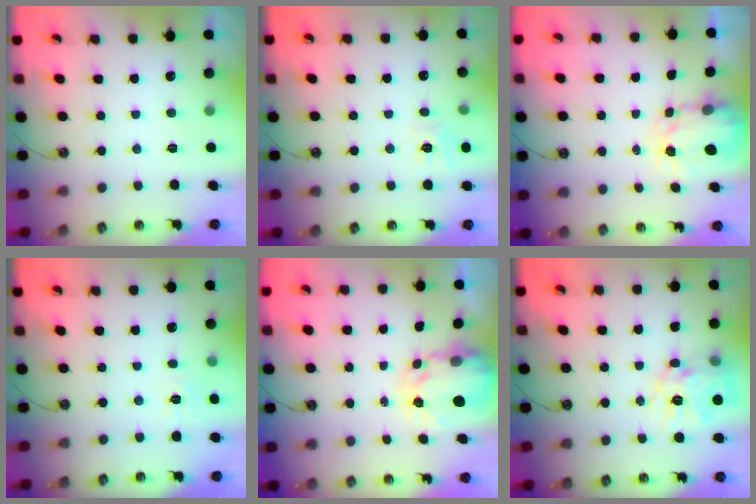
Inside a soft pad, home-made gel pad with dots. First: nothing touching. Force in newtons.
{"total": 7.5, "press": 7.5, "slide": 0.7}
{"total": 3.5, "press": 3.5, "slide": 0.4}
{"total": 3.5, "press": 3.4, "slide": 0.6}
{"total": 5.9, "press": 5.8, "slide": 0.6}
{"total": 14.1, "press": 14.1, "slide": 1.2}